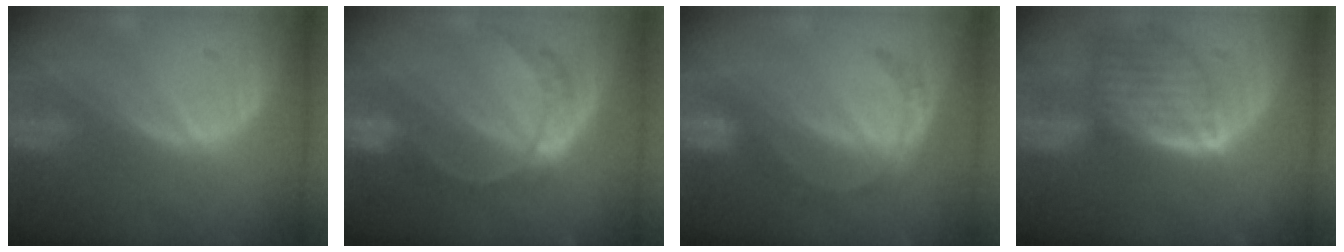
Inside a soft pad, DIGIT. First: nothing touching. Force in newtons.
{"total": 7.7, "press": 6.4, "slide": 4.2}
{"total": 5.6, "press": 4.8, "slide": 2.8}
{"total": 8.0, "press": 7.3, "slide": 3.4}